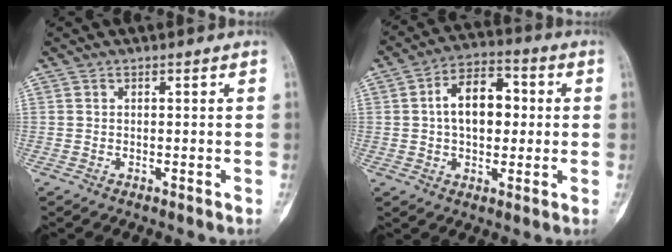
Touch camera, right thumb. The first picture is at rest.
{"total": 11.5, "force": [1.1, 7.2, 8.9], "torque": [-0.115, 0.021, 0.011]}